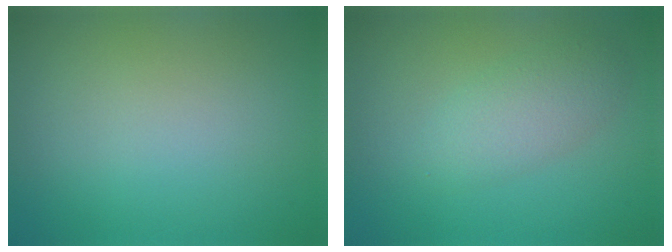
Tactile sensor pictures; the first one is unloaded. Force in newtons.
{"total": 2.9, "press": 2.9, "slide": 0.0}